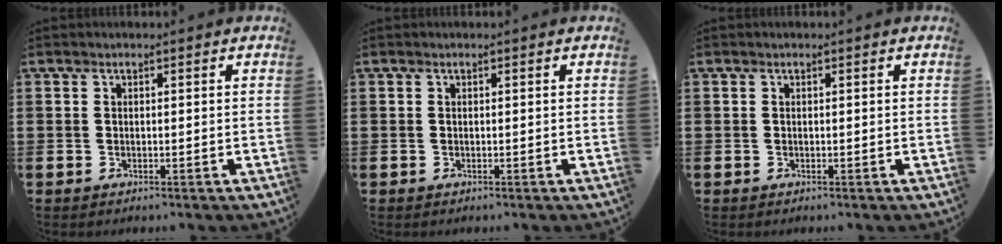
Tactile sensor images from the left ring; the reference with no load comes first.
{"total": 0.0}
{"total": 0.0}